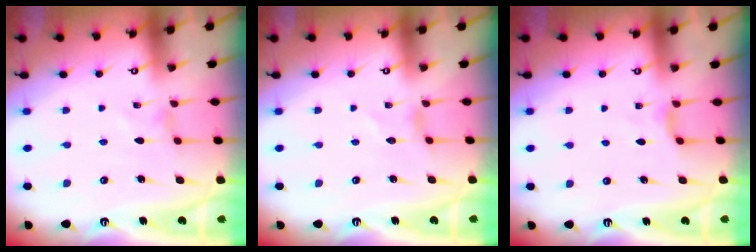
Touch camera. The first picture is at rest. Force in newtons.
{"total": 0.0}
{"total": 3.8, "press": 3.8, "slide": 0.6}